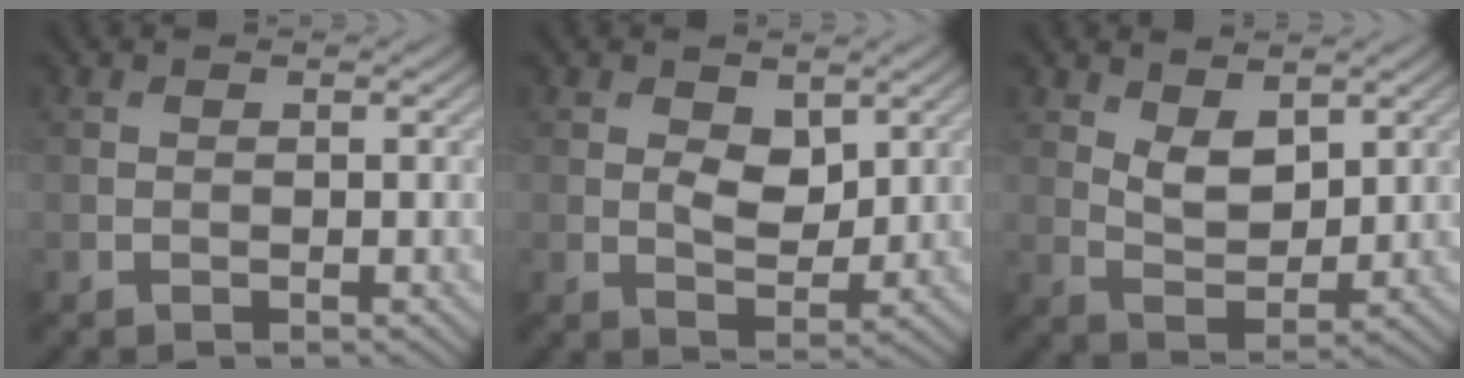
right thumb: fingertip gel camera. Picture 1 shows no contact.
{"total": 3.9, "force": [1.3, 2.3, 2.9], "torque": [-0.058, -0.008, 0.022]}
{"total": 4.7, "force": [2.4, 2.5, 3.2], "torque": [-0.069, -0.010, 0.047]}